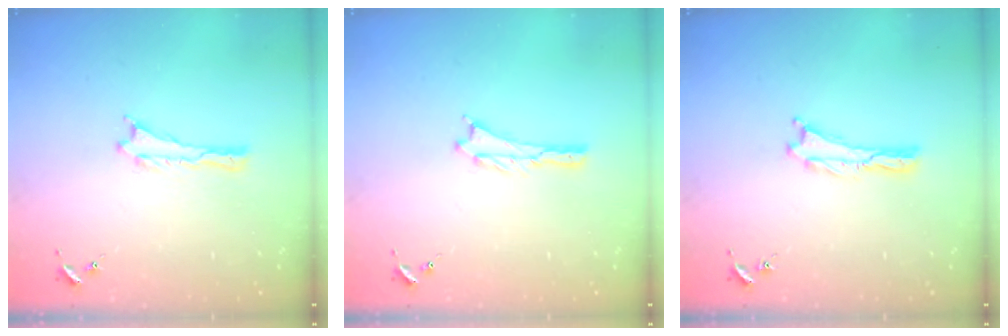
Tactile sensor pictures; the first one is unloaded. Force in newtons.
{"total": 0.5, "press": 0.5, "slide": 0.2}
{"total": 0.0}